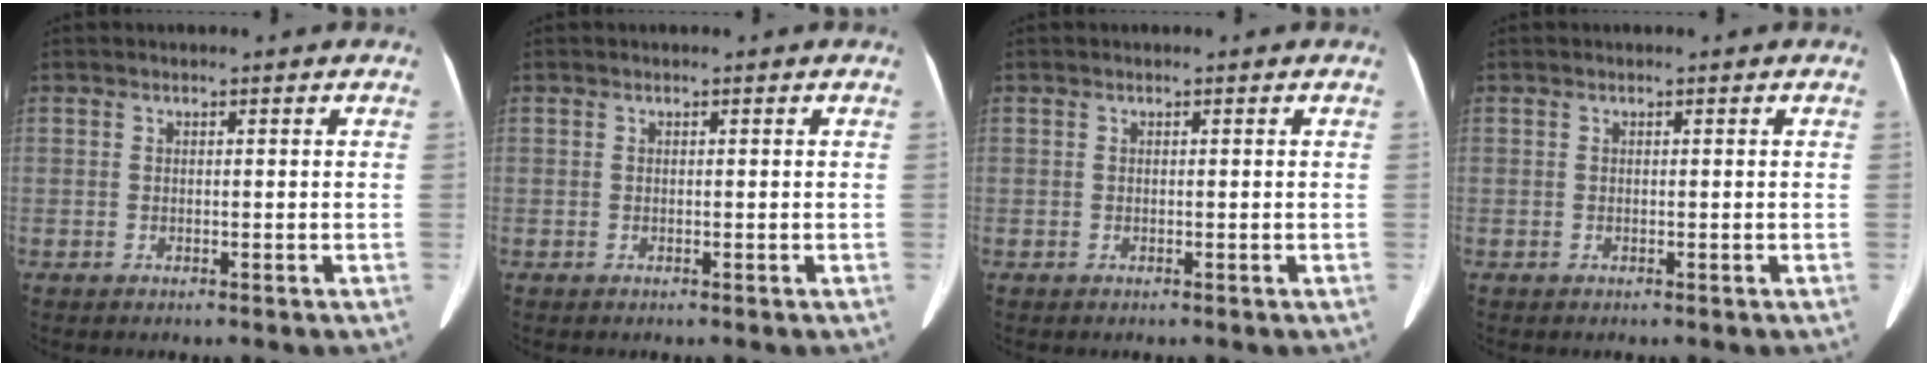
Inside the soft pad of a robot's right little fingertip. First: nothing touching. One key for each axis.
{"total": 0.0}
{"total": 0.0}
{"total": 0.0}